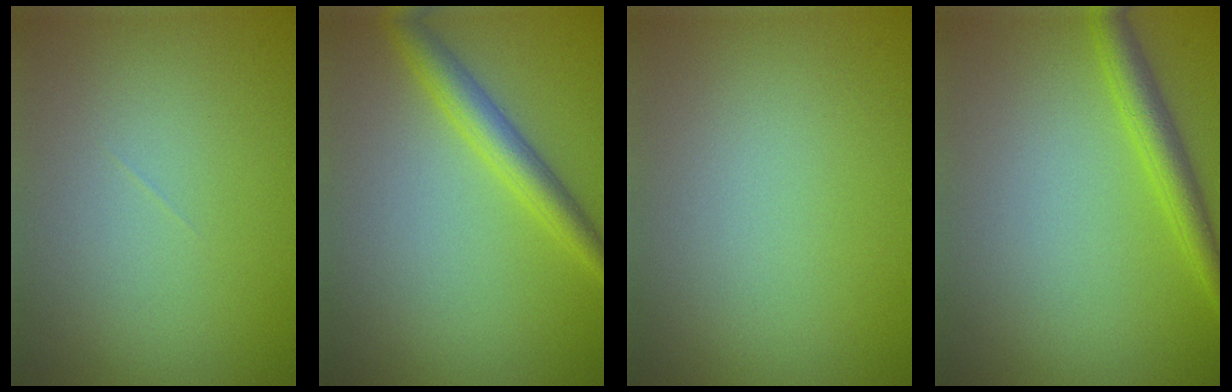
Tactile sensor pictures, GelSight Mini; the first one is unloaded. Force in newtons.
{"total": 3.2, "press": 3.2, "slide": 0.0}
{"total": 0.0}
{"total": 2.7, "press": 2.7, "slide": 0.2}